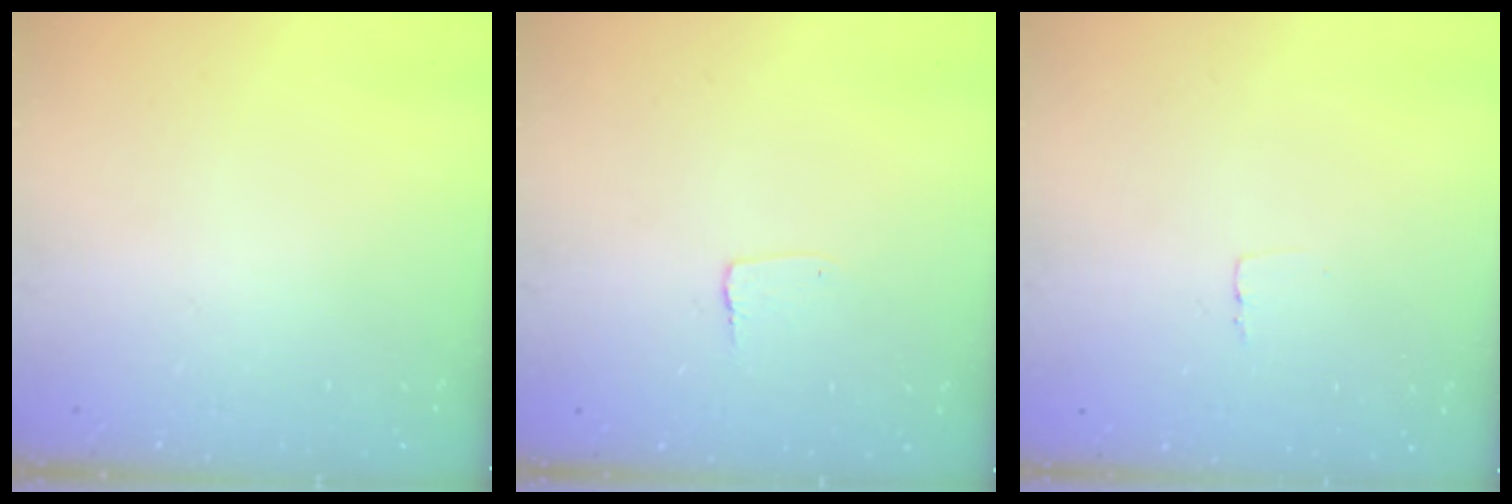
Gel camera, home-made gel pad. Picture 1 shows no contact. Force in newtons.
{"total": 3.2, "press": 3.2, "slide": 0.3}
{"total": 2.6, "press": 2.6, "slide": 0.1}